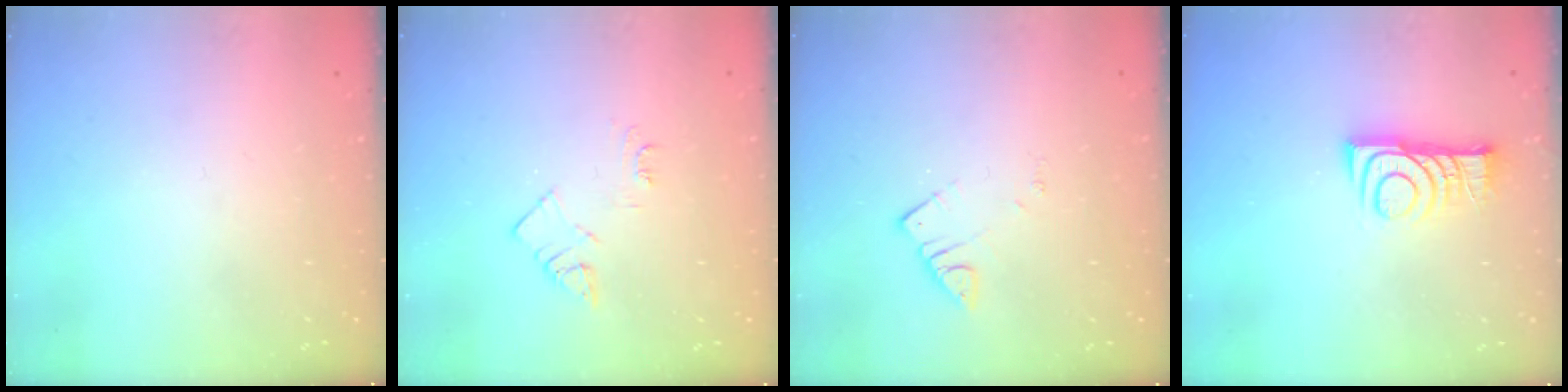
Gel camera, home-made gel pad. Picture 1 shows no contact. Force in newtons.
{"total": 5.5, "press": 5.4, "slide": 0.7}
{"total": 2.8, "press": 2.7, "slide": 0.3}
{"total": 8.7, "press": 8.7, "slide": 0.8}